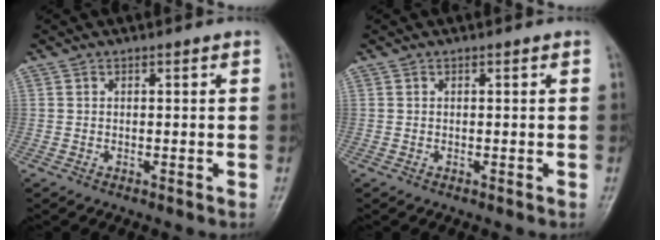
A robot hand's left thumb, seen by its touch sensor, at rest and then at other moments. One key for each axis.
{"total": 0.0}